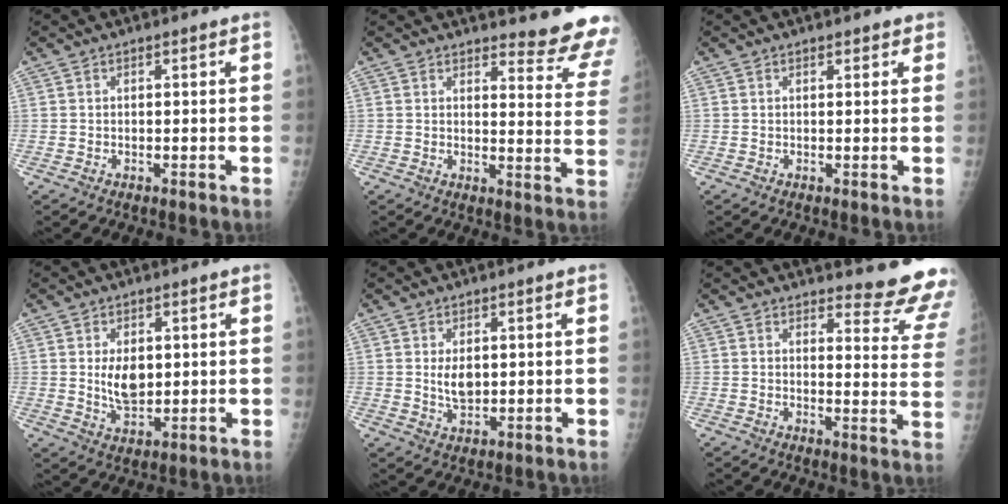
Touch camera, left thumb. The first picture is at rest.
{"total": 12.4, "force": [12.0, 2.0, 2.5], "torque": [0.005, -0.129, 0.115]}
{"total": 1.7, "force": [1.2, 0.9, 0.7], "torque": [0.009, -0.004, 0.009]}
{"total": 6.6, "force": [1.2, 4.1, 5.1], "torque": [-0.067, -0.014, 0.030]}
{"total": 4.2, "force": [0.8, 2.6, 3.3], "torque": [-0.048, -0.011, 0.021]}
{"total": 13.5, "force": [13.1, 2.3, 2.3], "torque": [0.013, -0.143, 0.124]}